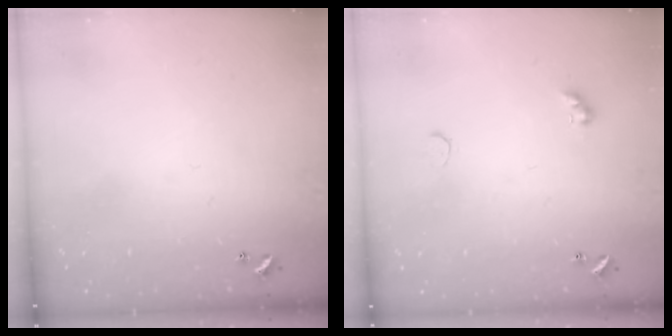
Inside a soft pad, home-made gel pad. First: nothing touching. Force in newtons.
{"total": 2.6, "press": 2.4, "slide": 0.8}